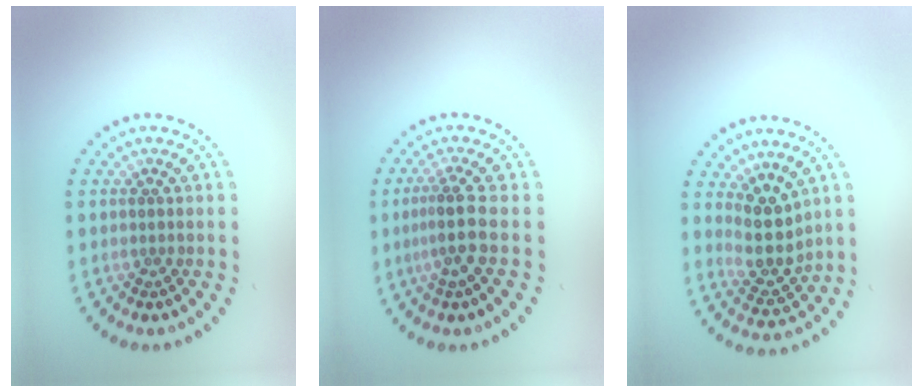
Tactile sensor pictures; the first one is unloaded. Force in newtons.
{"total": 2.9, "press": 2.1, "slide": 2.0}
{"total": 3.7, "press": 3.0, "slide": 2.2}